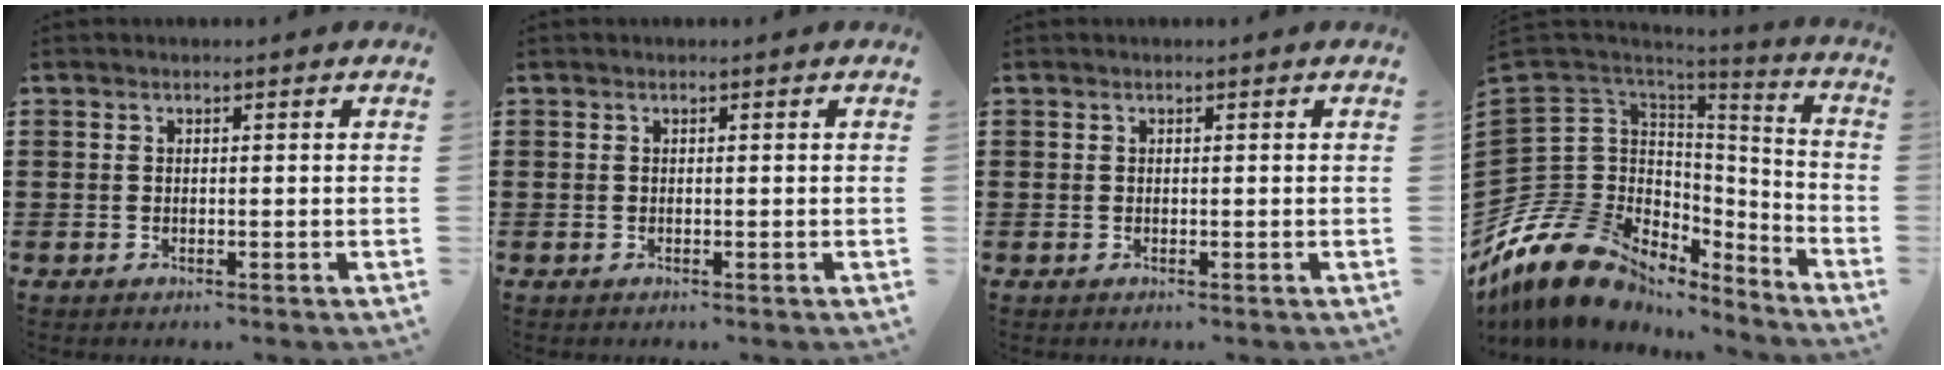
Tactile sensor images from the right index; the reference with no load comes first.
{"total": 0.0}
{"total": 0.0}
{"total": 15.1, "force": [-8.7, 10.0, 7.1], "torque": [-0.184, -0.005, -0.152]}